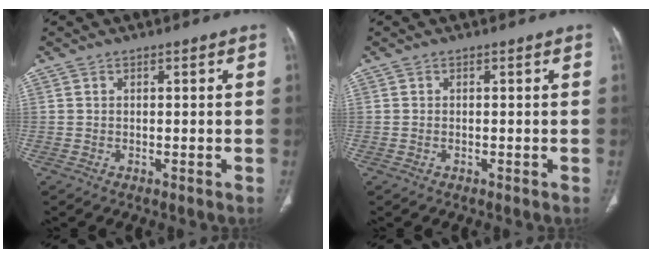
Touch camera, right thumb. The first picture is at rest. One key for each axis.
{"total": 0.0}